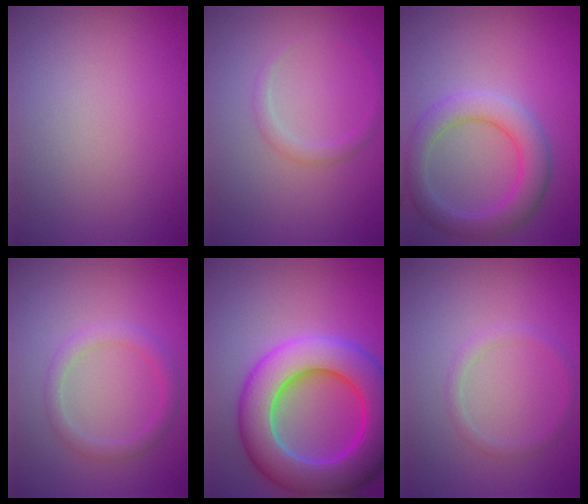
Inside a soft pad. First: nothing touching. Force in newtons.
{"total": 1.2, "press": 1.2, "slide": 0.2}
{"total": 4.5, "press": 4.5, "slide": 0.3}
{"total": 2.0, "press": 2.0, "slide": 0.1}
{"total": 11.0, "press": 11.0, "slide": 0.5}
{"total": 1.3, "press": 1.2, "slide": 0.0}